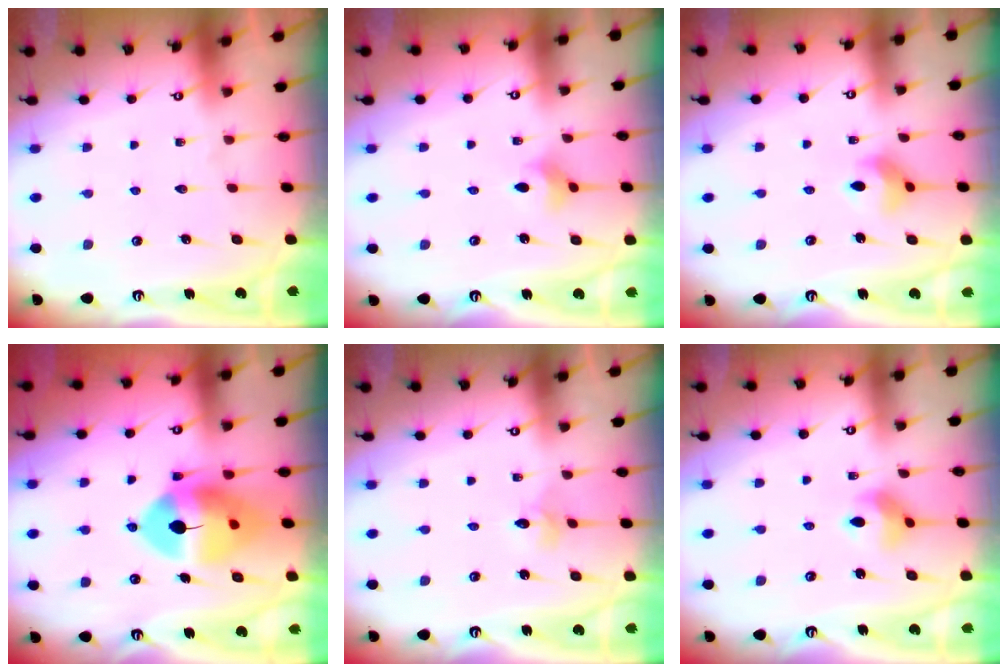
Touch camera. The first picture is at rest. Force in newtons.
{"total": 4.0, "press": 3.9, "slide": 0.8}
{"total": 7.0, "press": 6.9, "slide": 0.9}
{"total": 13.7, "press": 13.5, "slide": 2.2}
{"total": 2.4, "press": 2.4, "slide": 0.2}
{"total": 6.6, "press": 6.5, "slide": 0.9}